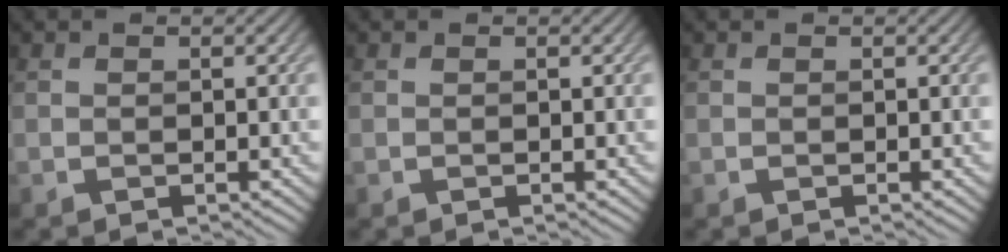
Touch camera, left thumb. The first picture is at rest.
{"total": 0.0}
{"total": 0.0}